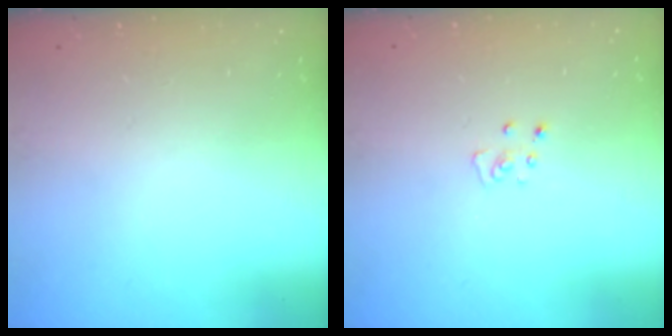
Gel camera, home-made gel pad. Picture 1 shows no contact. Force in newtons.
{"total": 3.1, "press": 3.1, "slide": 0.2}